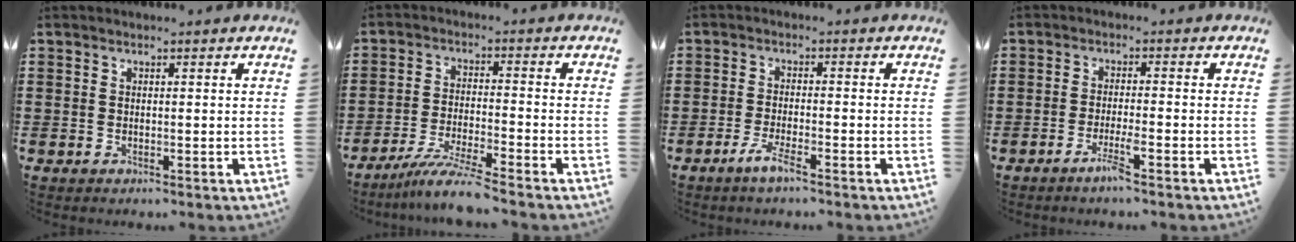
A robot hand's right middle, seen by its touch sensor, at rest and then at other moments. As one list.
[{"total": 6.4, "force": [-5.6, -0.4, 3.2], "torque": [-0.068, -0.018, -0.107]}, {"total": 3.6, "force": [-2.5, 0.2, 2.6], "torque": [-0.057, -0.003, -0.048]}, {"total": 3.3, "force": [-2.3, -0.1, 2.4], "torque": [-0.047, -0.005, -0.042]}]